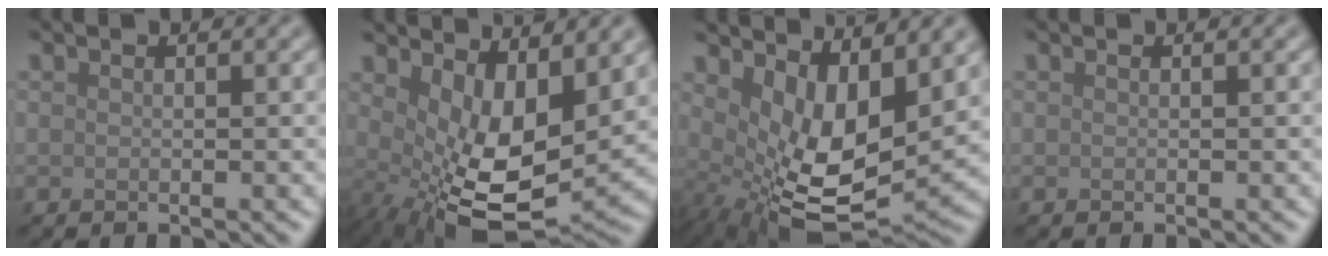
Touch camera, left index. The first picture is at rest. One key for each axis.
{"total": 8.8, "fx": 1.1, "fy": 4.2, "fz": 7.6, "tx": -0.144, "ty": -0.029, "tz": 0.031}
{"total": 8.3, "fx": 1.6, "fy": 4.1, "fz": 7.1, "tx": -0.132, "ty": -0.027, "tz": 0.039}
{"total": 0.0}